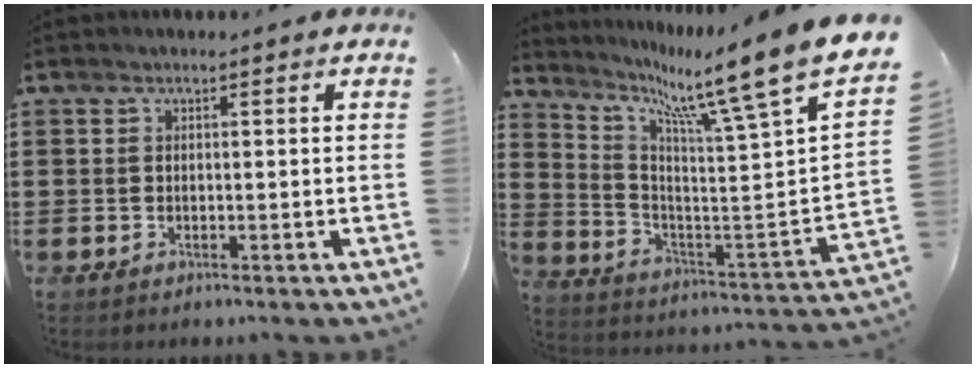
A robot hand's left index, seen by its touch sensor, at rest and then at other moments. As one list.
[{"total": 11.2, "force": [8.2, -0.4, 7.6], "torque": [-0.146, -0.082, 0.116]}]